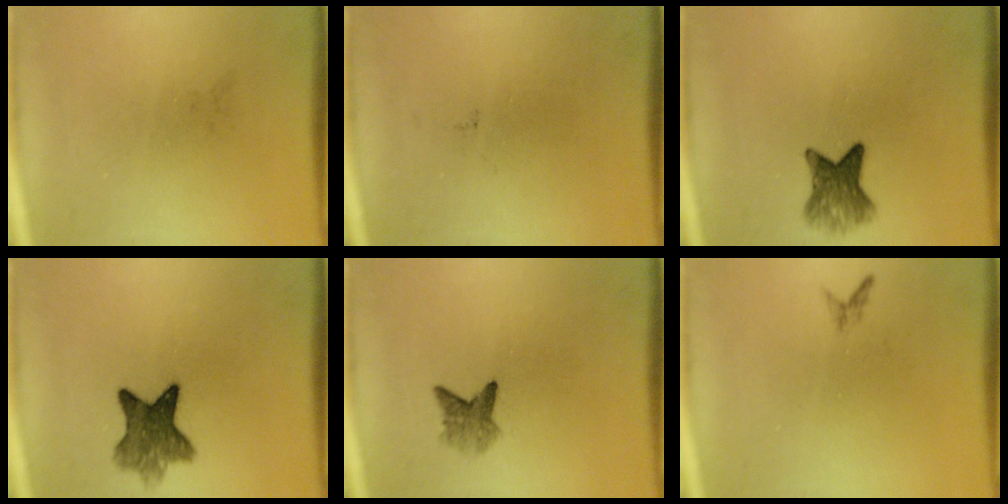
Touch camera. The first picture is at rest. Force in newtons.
{"total": 0.0}
{"total": 5.0}
{"total": 7.3}
{"total": 2.6}
{"total": 0.7}